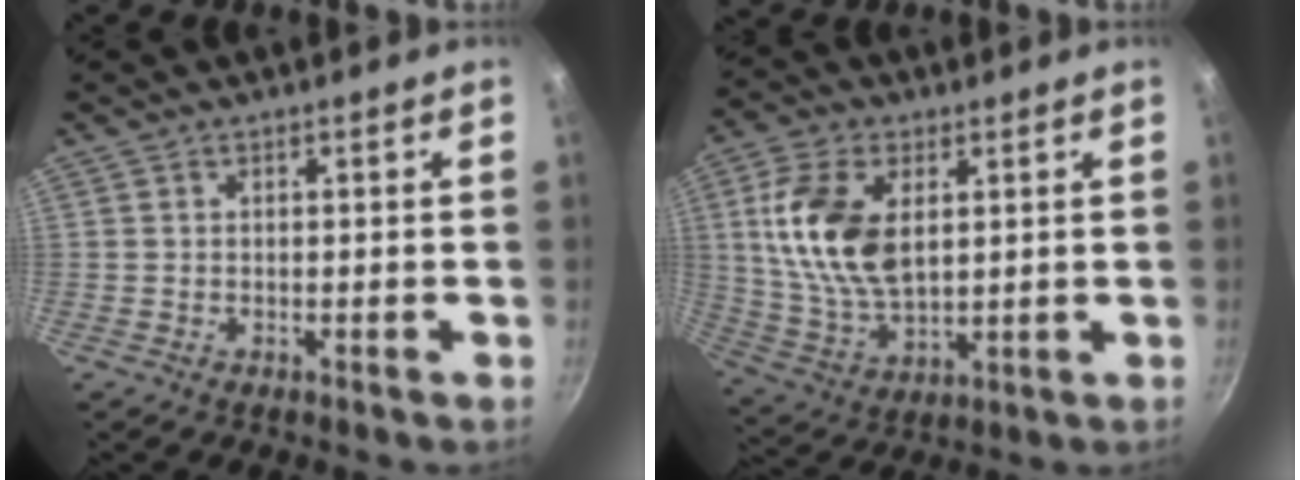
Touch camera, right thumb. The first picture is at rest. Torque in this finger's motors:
{"motor_torque": [0.30, 0.54, 1.87, 0.17, 0.49]}